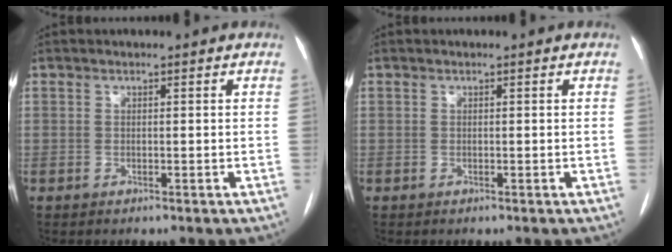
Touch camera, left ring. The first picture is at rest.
{"total": 0.0}